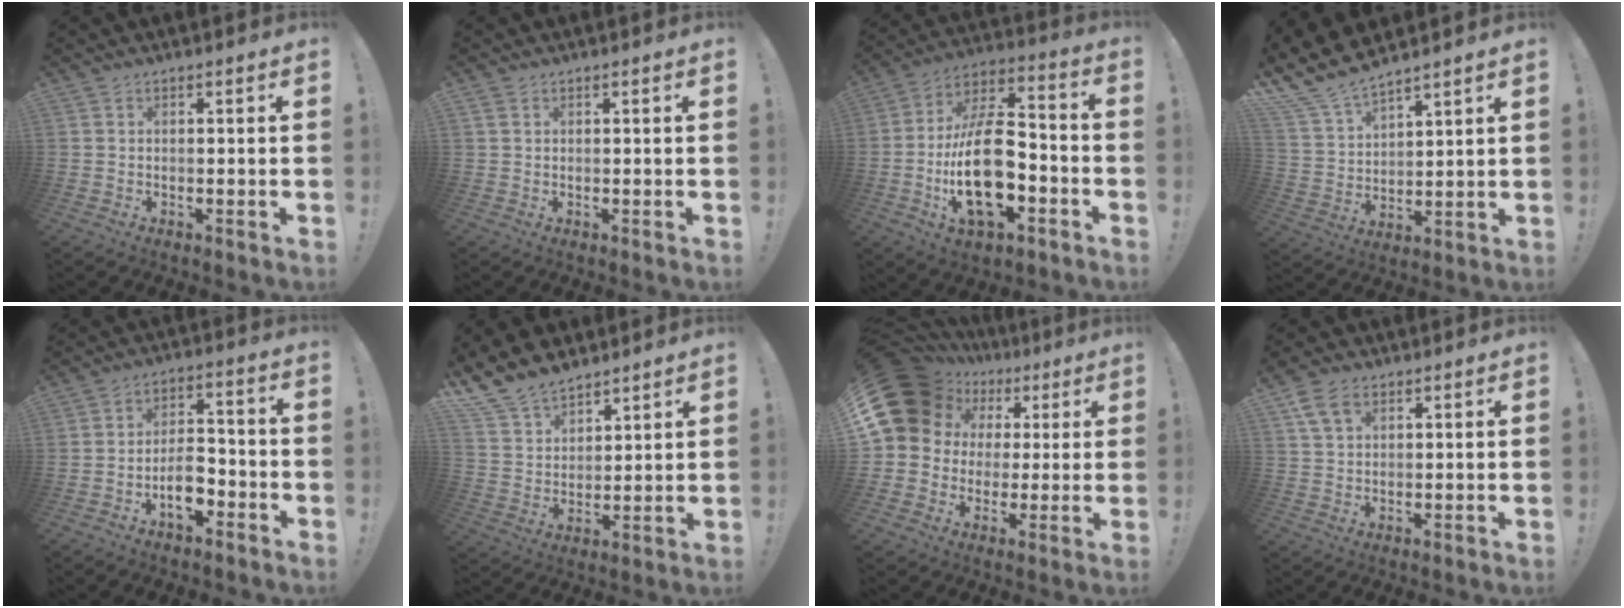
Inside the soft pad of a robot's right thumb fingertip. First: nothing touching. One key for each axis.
{"total": 1.2, "fx": 0.6, "fy": 0.8, "fz": 0.6, "tx": -0.013, "ty": 0.003, "tz": 0.011}
{"total": 21.9, "fx": -5.3, "fy": 11.5, "fz": 17.9, "tx": -0.332, "ty": 0.025, "tz": -0.087}
{"total": 10.3, "fx": 9.4, "fy": 3.2, "fz": 2.5, "tx": -0.080, "ty": -0.073, "tz": 0.180}
{"total": 8.8, "fx": -4.2, "fy": 4.9, "fz": 5.9, "tx": -0.100, "ty": 0.022, "tz": -0.075}
{"total": 12.9, "fx": 10.6, "fy": 6.4, "fz": 3.5, "tx": -0.086, "ty": -0.072, "tz": 0.205}
{"total": 18.2, "fx": 6.6, "fy": 14.4, "fz": 9.0, "tx": -0.144, "ty": -0.033, "tz": 0.143}
{"total": 7.1, "fx": 4.1, "fy": 4.5, "fz": 3.7, "tx": -0.064, "ty": -0.009, "tz": 0.080}